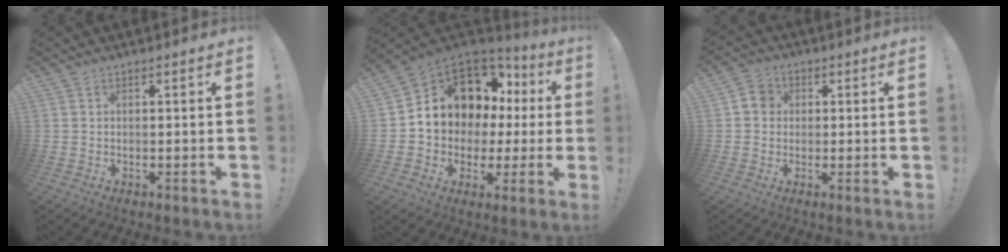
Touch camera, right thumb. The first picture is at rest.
{"total": 11.3, "force": [4.5, 8.9, 5.4], "torque": [-0.077, -0.045, 0.094]}
{"total": 4.9, "force": [0.3, 4.5, 2.0], "torque": [-0.031, 0.014, 0.007]}